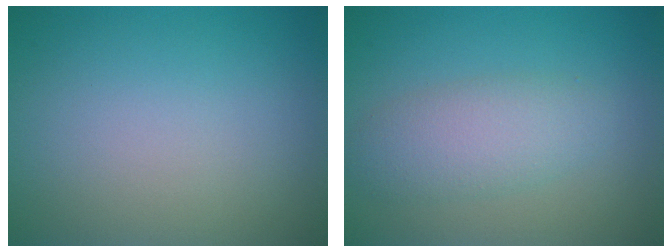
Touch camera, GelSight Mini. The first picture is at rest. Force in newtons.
{"total": 3.6, "press": 3.6, "slide": 0.1}